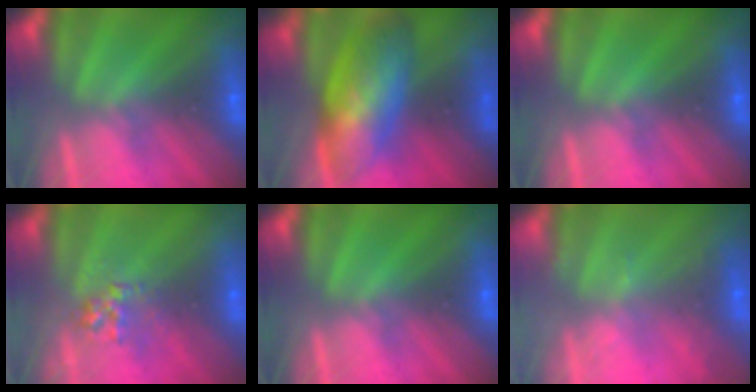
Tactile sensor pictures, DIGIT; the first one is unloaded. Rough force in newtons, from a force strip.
{"total": 8.2}
{"total": 0.0}
{"total": 2.6}
{"total": 0.0}
{"total": 8.4}